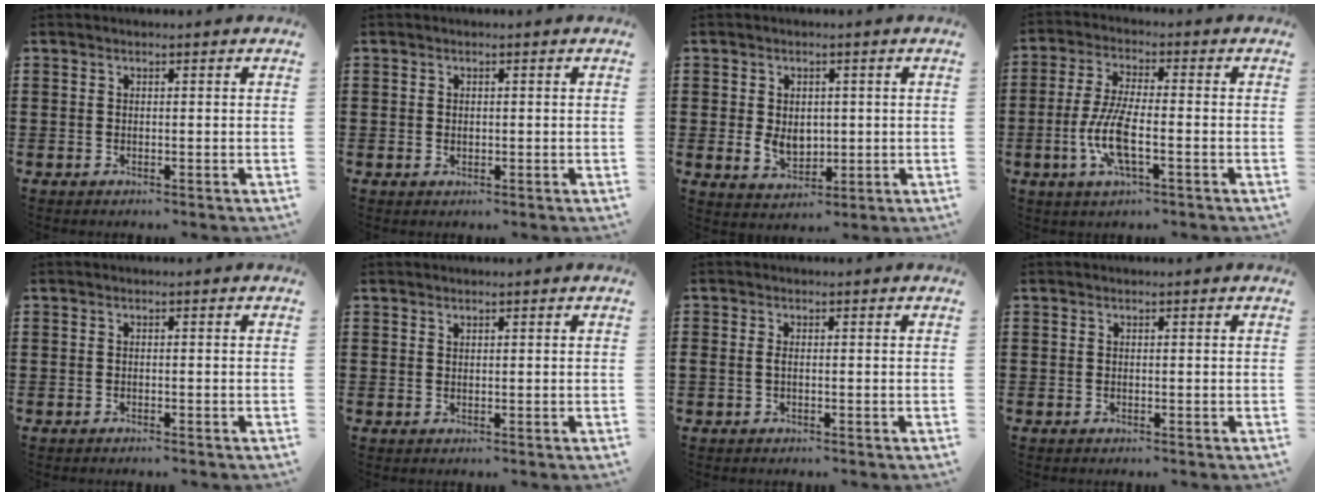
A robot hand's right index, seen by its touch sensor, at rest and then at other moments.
{"total": 0.6, "force": [0.2, 0.5, 0.2], "torque": [-0.005, 0.004, 0.004]}
{"total": 4.3, "force": [0.1, 3.2, 2.8], "torque": [-0.052, 0.007, 0.000]}
{"total": 7.9, "force": [-2.4, 2.2, 7.1], "torque": [-0.160, -0.011, -0.050]}
{"total": 0.6, "force": [-0.6, 0.0, 0.1], "torque": [-0.004, -0.002, -0.011]}
{"total": 0.6, "force": [0.5, 0.3, 0.1], "torque": [-0.002, 0.002, 0.010]}
{"total": 0.8, "force": [-0.4, 0.4, 0.6], "torque": [-0.021, -0.005, -0.009]}
{"total": 0.0}